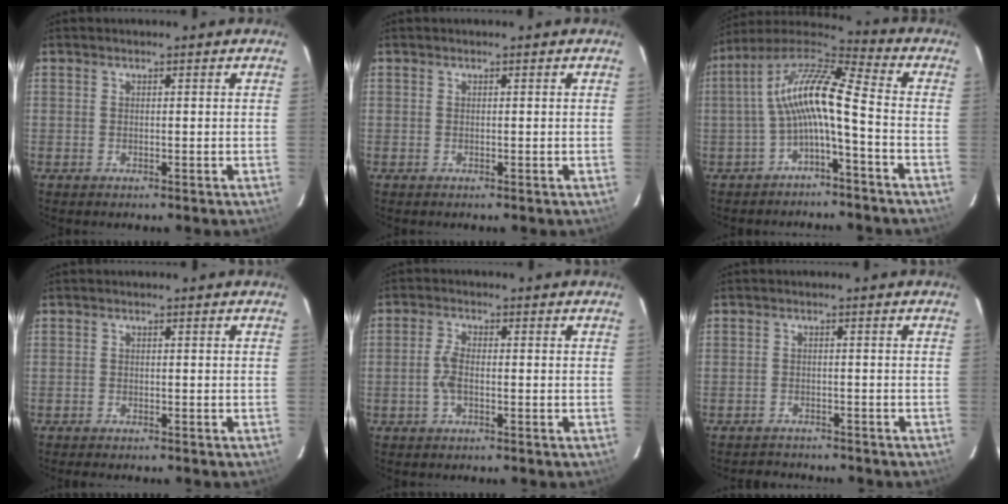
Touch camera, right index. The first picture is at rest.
{"total": 0.0}
{"total": 11.9, "force": [-2.1, 2.1, 11.5], "torque": [-0.233, 0.023, -0.046]}
{"total": 2.0, "force": [-1.9, 0.4, 0.6], "torque": [-0.018, -0.005, -0.031]}
{"total": 3.2, "force": [-0.9, 1.4, 2.8], "torque": [-0.065, 0.005, -0.019]}
{"total": 4.9, "force": [-4.5, 1.9, 0.7], "torque": [-0.023, 0.006, -0.064]}